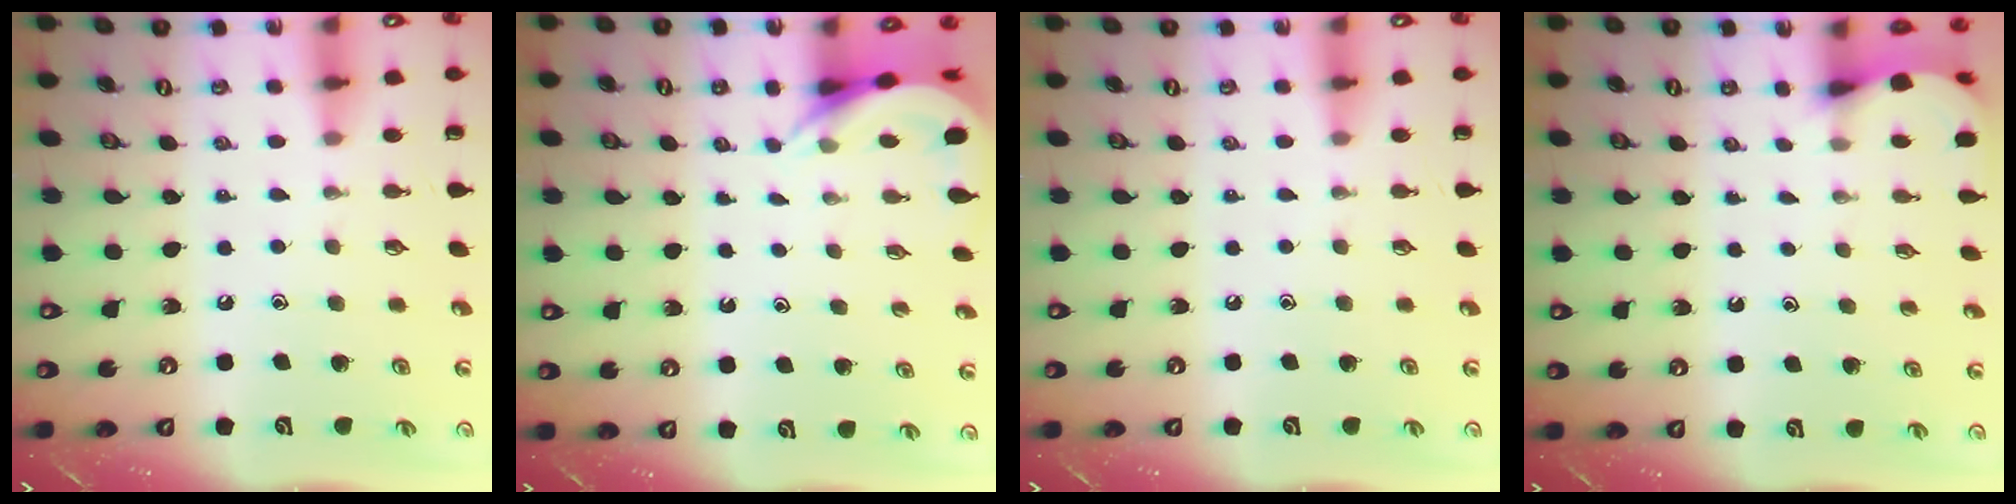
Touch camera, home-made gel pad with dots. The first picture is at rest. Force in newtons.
{"total": 4.3, "press": 4.3, "slide": 0.2}
{"total": 0.0}
{"total": 2.9, "press": 2.9, "slide": 0.3}